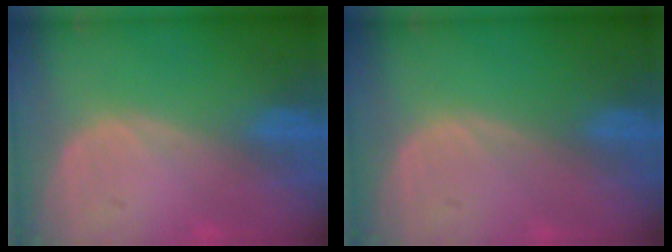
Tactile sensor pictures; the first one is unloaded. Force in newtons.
{"total": 0.0}